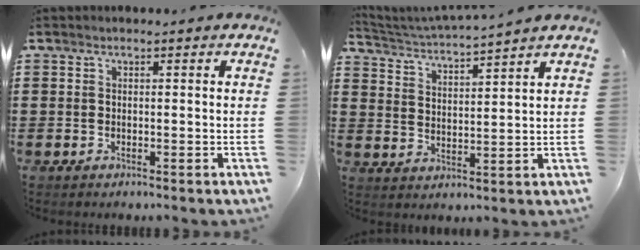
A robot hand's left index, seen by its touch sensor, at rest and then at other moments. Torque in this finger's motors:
{"motor_torque": [-0.11, 0.22, -0.03, 0.02]}